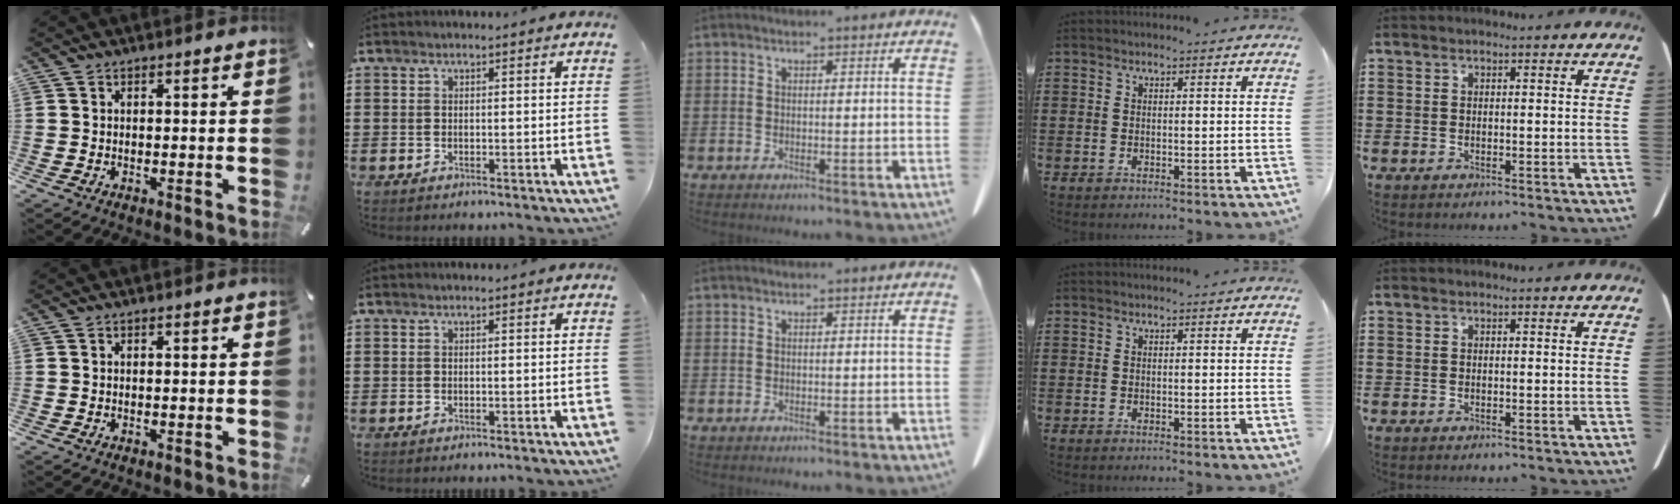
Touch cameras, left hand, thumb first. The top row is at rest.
{}